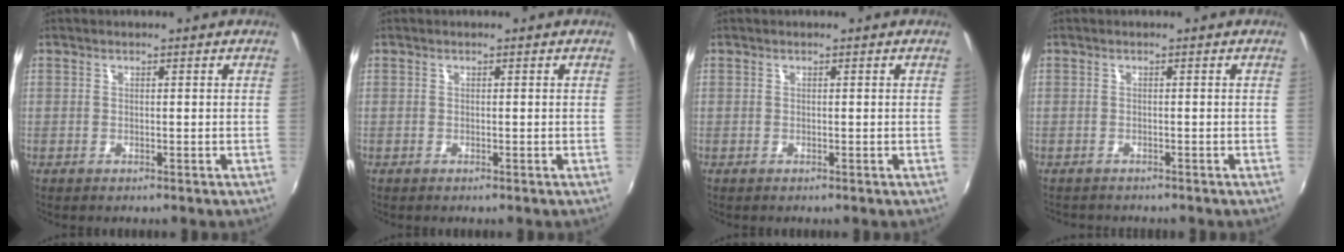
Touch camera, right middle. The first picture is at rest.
{"total": 0.0}
{"total": 0.0}
{"total": 2.0, "force": [-1.9, 0.5, 0.4], "torque": [-0.012, -0.010, -0.029]}